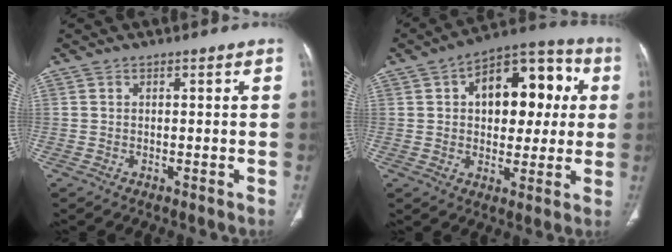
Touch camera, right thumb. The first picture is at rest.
{"total": 17.7, "force": [3.8, 10.5, 13.7], "torque": [-0.140, 0.027, 0.052]}